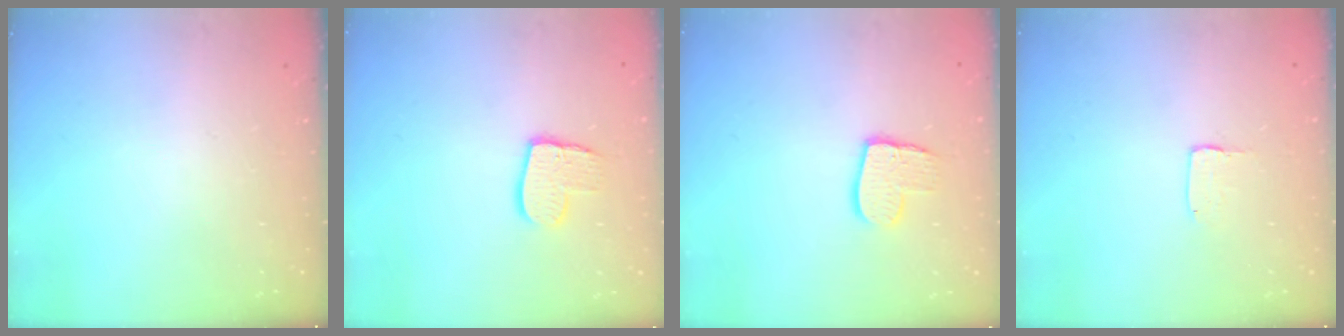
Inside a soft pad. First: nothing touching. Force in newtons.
{"total": 9.8, "press": 9.8, "slide": 0.9}
{"total": 9.8, "press": 9.8, "slide": 0.9}
{"total": 1.7, "press": 1.6, "slide": 0.1}